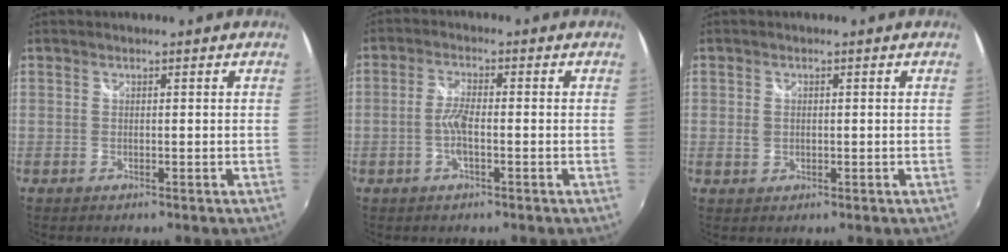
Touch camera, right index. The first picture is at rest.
{"total": 4.2, "force": [-1.3, 0.9, 3.9], "torque": [-0.084, 0.003, -0.025]}
{"total": 1.9, "force": [-0.1, 1.5, 1.2], "torque": [-0.022, -0.001, -0.002]}